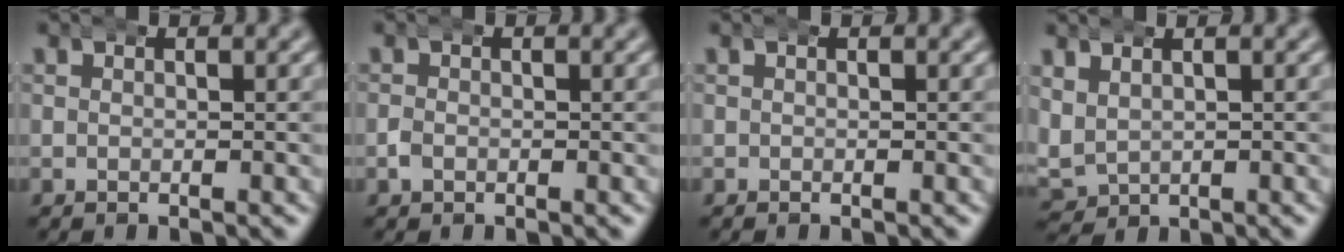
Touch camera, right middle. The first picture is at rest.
{"total": 0.7, "force": [-0.3, 0.5, 0.3], "torque": [-0.009, 0.003, -0.008]}
{"total": 0.0}
{"total": 4.7, "force": [0.2, 4.4, 1.8], "torque": [-0.055, -0.018, 0.013]}